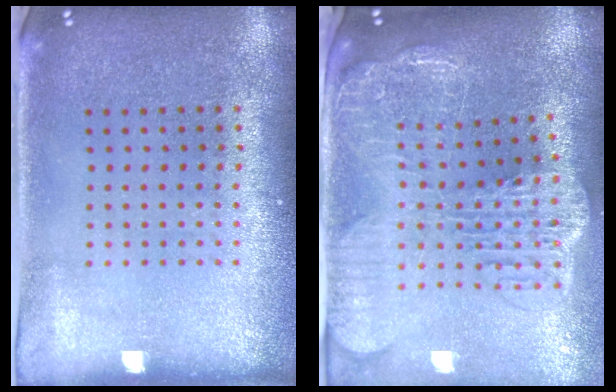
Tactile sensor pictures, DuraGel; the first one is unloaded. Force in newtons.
{"total": 3.5, "press": 2.8, "slide": 2.1}